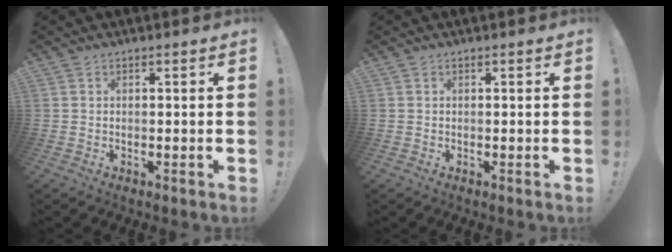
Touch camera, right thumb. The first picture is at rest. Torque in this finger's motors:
{"motor_torque": [-0.08, 0.08, -0.07, 0.06, 0.01]}